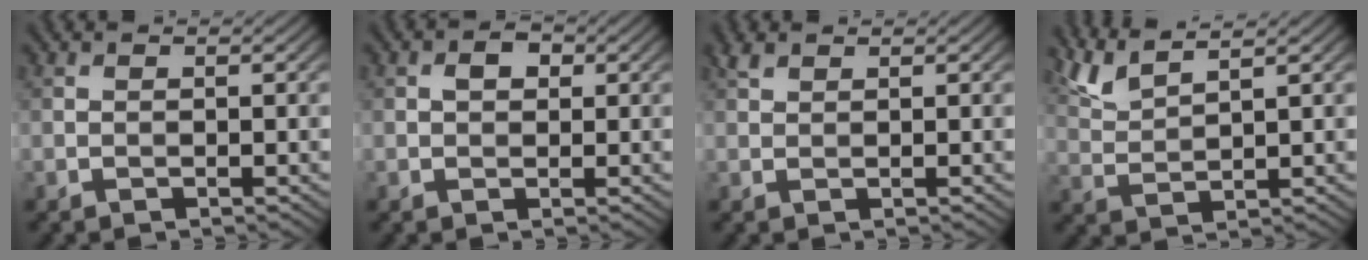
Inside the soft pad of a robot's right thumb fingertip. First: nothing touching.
{"total": 2.0, "force": [0.5, 1.4, 1.3], "torque": [-0.025, 0.003, 0.005]}
{"total": 1.5, "force": [1.2, 0.5, 0.8], "torque": [-0.021, 0.008, 0.026]}
{"total": 5.1, "force": [4.0, 0.9, 3.0], "torque": [-0.074, 0.010, 0.087]}